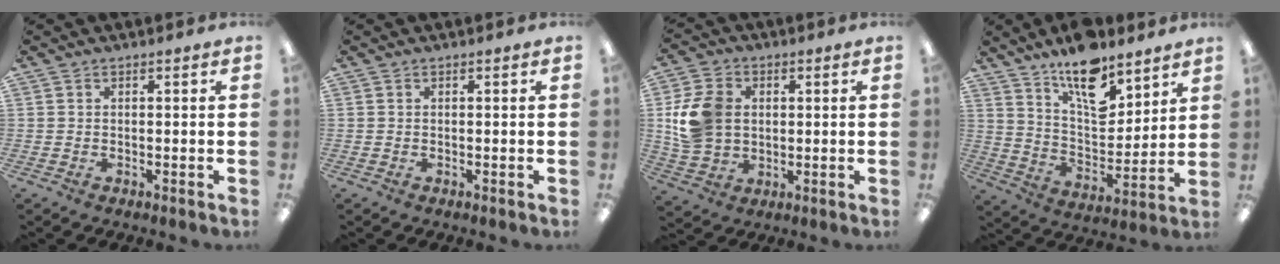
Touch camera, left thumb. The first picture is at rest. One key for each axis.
{"total": 0.0}
{"total": 11.4, "fx": 1.4, "fy": 9.1, "fz": 6.6, "tx": -0.141, "ty": 0.016, "tz": 0.032}
{"total": 15.2, "fx": 11.2, "fy": 6.4, "fz": 8.0, "tx": -0.123, "ty": -0.073, "tz": 0.197}